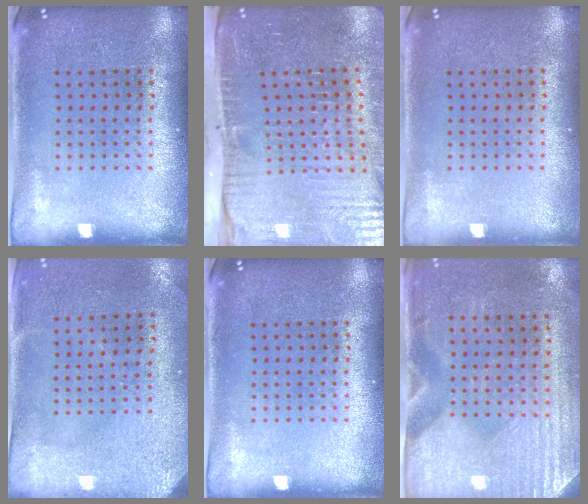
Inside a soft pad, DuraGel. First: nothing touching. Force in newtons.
{"total": 4.8, "press": 4.1, "slide": 2.4}
{"total": 0.0}
{"total": 3.0, "press": 2.3, "slide": 1.9}
{"total": 0.0}
{"total": 3.0, "press": 2.6, "slide": 1.6}